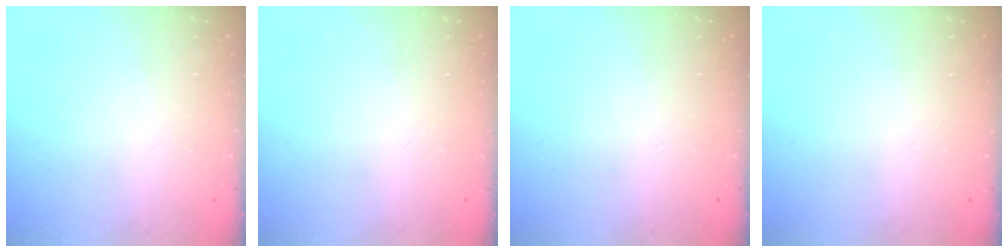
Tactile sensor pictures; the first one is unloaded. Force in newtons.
{"total": 0.0}
{"total": 0.0}
{"total": 0.0}